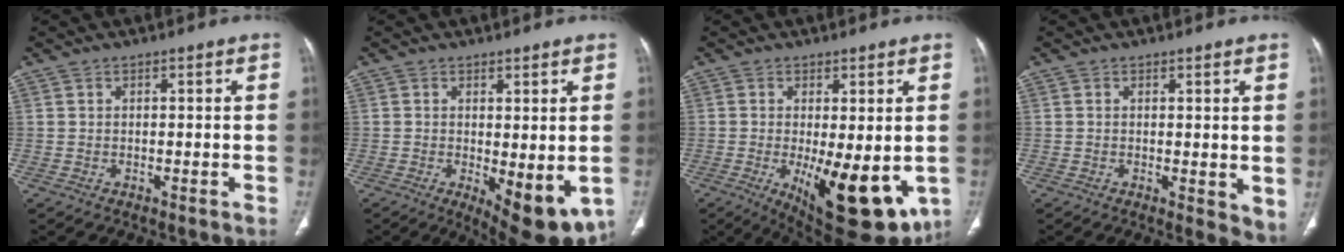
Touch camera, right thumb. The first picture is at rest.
{"total": 10.3, "force": [-2.3, 3.9, 9.2], "torque": [-0.117, -0.025, -0.021]}
{"total": 15.6, "force": [-3.4, 5.9, 14.0], "torque": [-0.183, -0.028, -0.030]}
{"total": 4.4, "force": [0.2, 1.7, 4.0], "torque": [-0.048, -0.014, 0.003]}